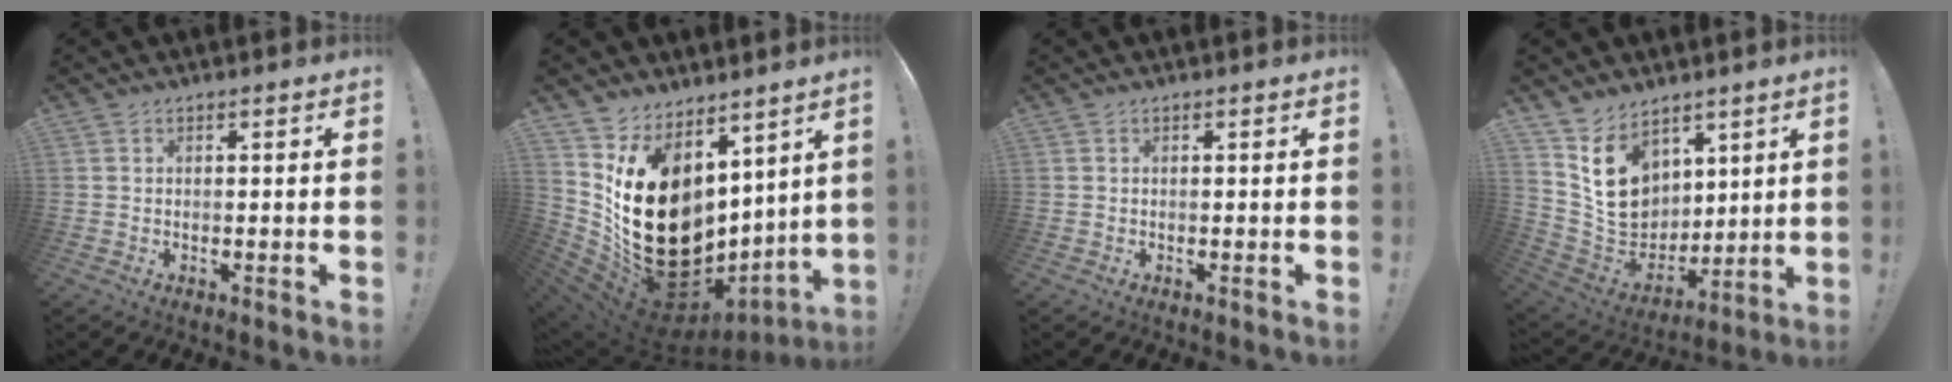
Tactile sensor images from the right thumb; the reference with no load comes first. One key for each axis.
{"total": 23.4, "fx": 1.4, "fy": 17.2, "fz": 15.8, "tx": -0.294, "ty": -0.027, "tz": 0.064}
{"total": 0.0}
{"total": 14.6, "fx": 7.7, "fy": 10.6, "fz": 6.4, "tx": -0.104, "ty": -0.055, "tz": 0.153}